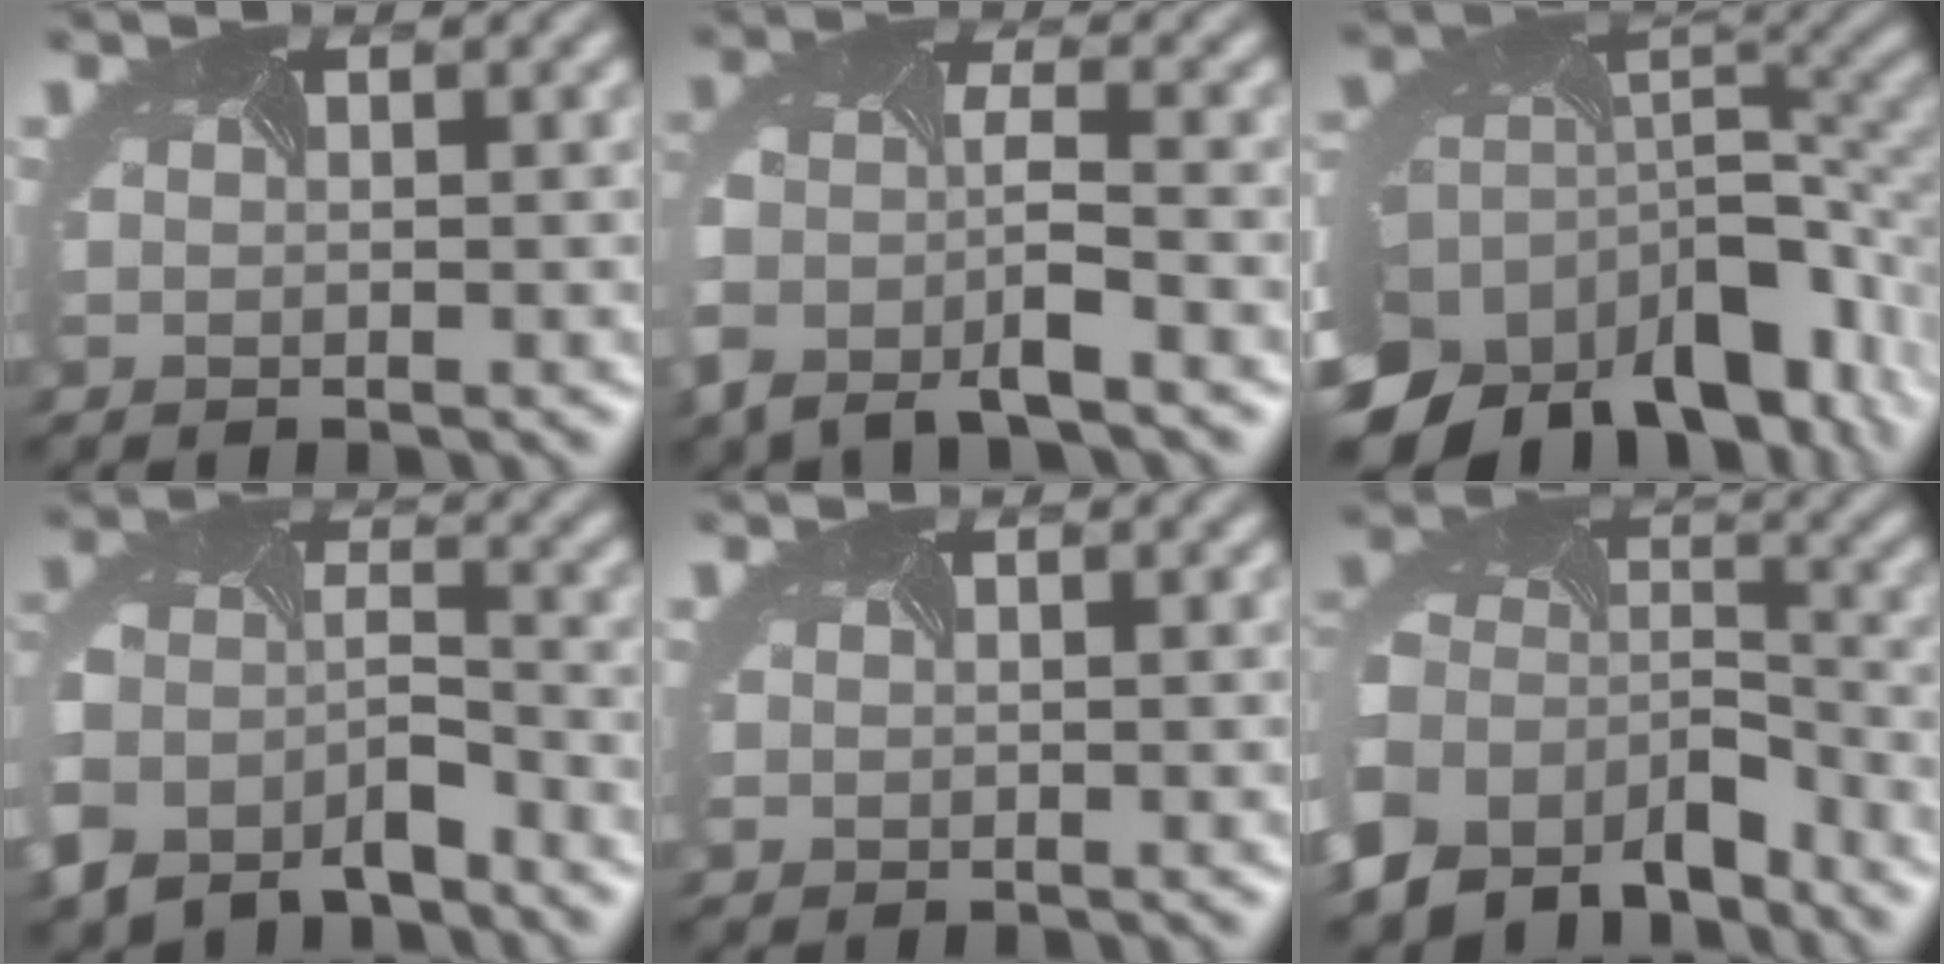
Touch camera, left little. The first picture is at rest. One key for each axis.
{"total": 6.8, "fx": -4.2, "fy": 2.7, "fz": 4.6, "tx": -0.107, "ty": -0.024, "tz": -0.080}
{"total": 19.1, "fx": -8.4, "fy": 11.4, "fz": 12.8, "tx": -0.267, "ty": -0.039, "tz": -0.099}
{"total": 7.6, "fx": -5.7, "fy": 4.0, "fz": 3.0, "tx": -0.064, "ty": -0.028, "tz": -0.096}
{"total": 0.6, "fx": -0.1, "fy": 0.6, "fz": 0.0, "tx": -0.004, "ty": -0.003, "tz": 0.004}
{"total": 10.0, "fx": -6.4, "fy": 6.6, "fz": 3.9, "tx": -0.089, "ty": -0.013, "tz": -0.113}